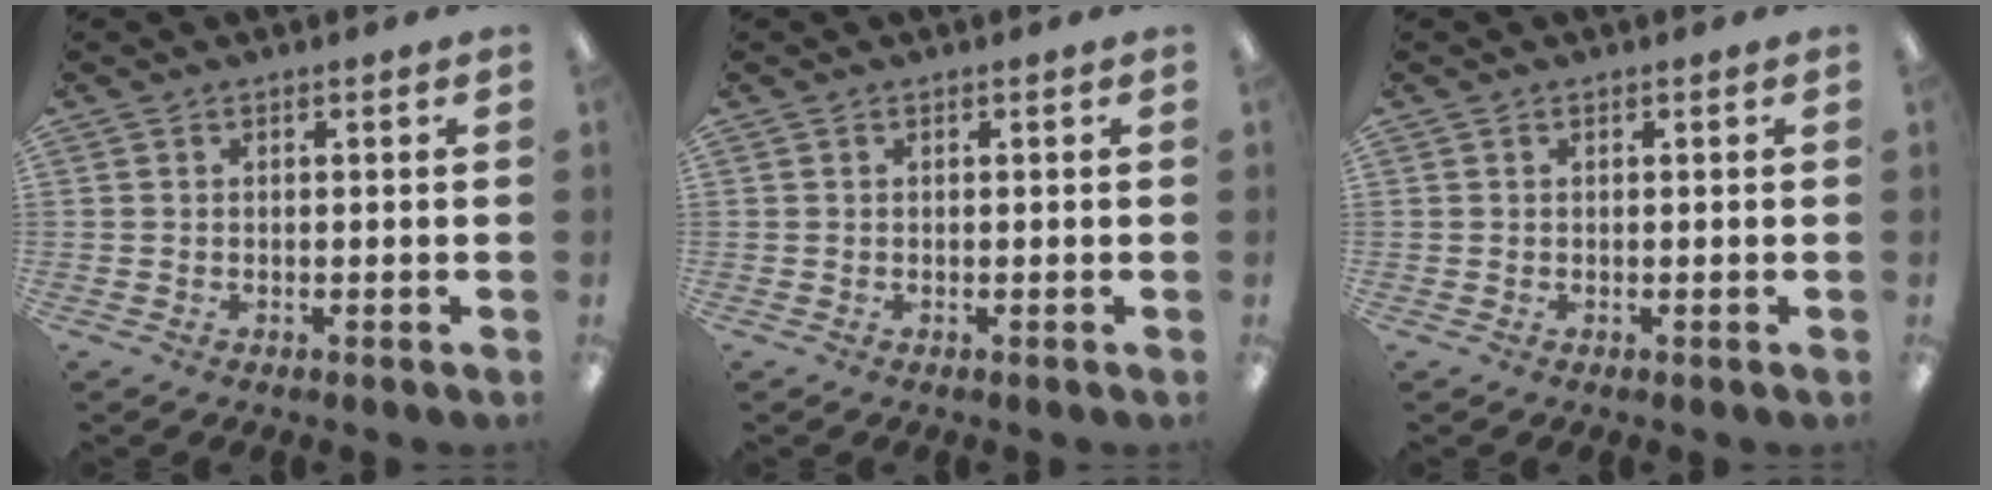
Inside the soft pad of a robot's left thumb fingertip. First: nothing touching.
{"total": 0.0}
{"total": 0.0}